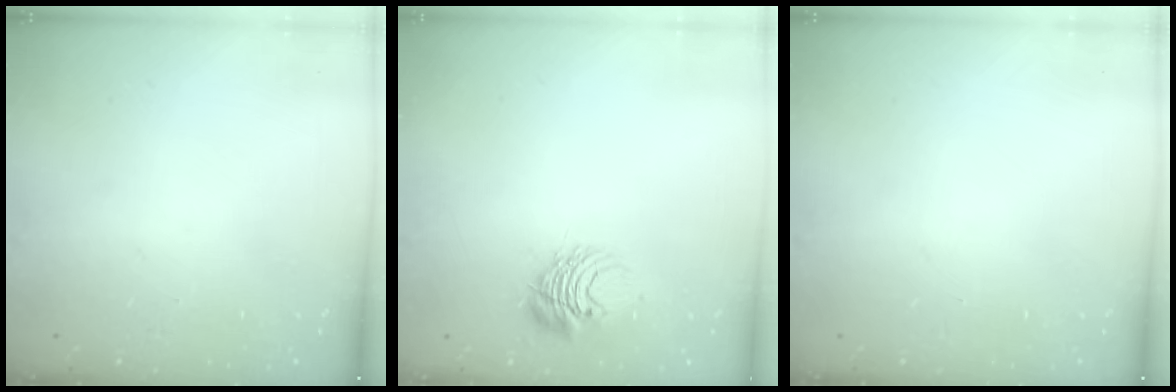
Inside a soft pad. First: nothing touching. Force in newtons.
{"total": 8.2, "press": 8.2, "slide": 0.8}
{"total": 0.0}